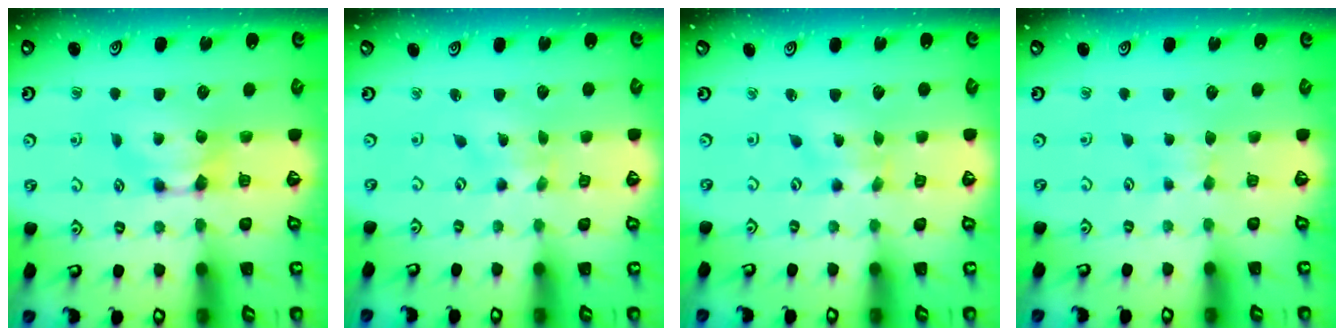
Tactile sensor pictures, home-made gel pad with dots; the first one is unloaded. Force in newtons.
{"total": 4.6, "press": 4.6, "slide": 0.8}
{"total": 2.8, "press": 2.6, "slide": 1.0}
{"total": 3.0, "press": 2.9, "slide": 0.4}